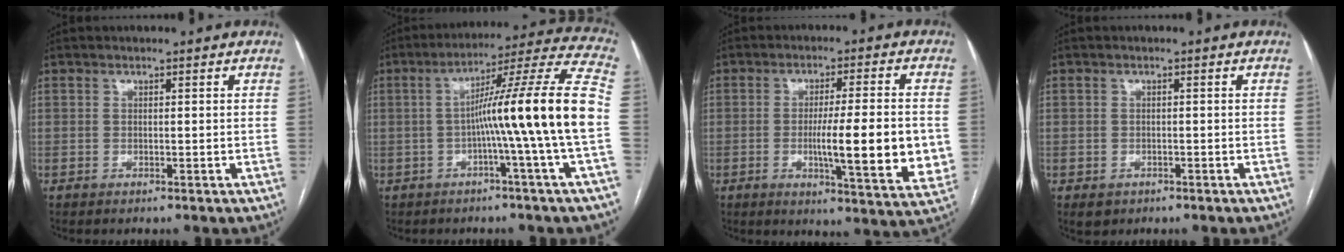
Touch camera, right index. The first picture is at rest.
{"total": 16.2, "force": [-2.4, -2.6, 15.8], "torque": [-0.229, 0.013, -0.049]}
{"total": 13.9, "force": [-1.5, 1.6, 13.7], "torque": [-0.194, -0.018, -0.023]}
{"total": 2.0, "force": [-0.9, 1.7, 0.5], "torque": [0.000, 0.003, -0.004]}